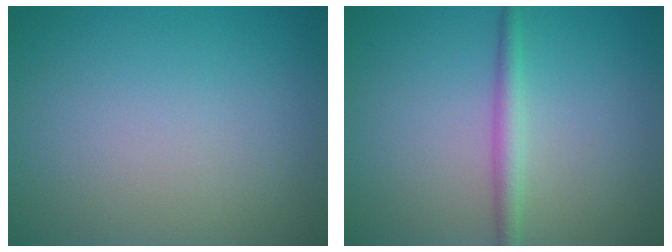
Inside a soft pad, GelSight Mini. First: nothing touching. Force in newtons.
{"total": 2.0, "press": 2.0, "slide": 0.0}